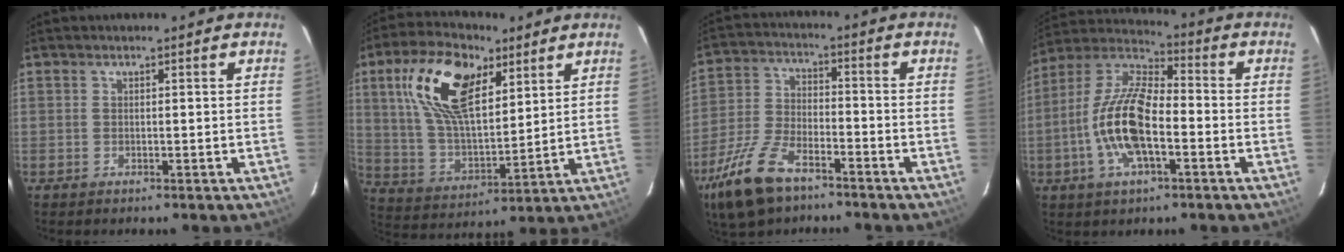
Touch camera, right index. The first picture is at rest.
{"total": 18.7, "force": [8.4, 9.3, 13.8], "torque": [-0.275, 0.024, 0.161]}
{"total": 14.5, "force": [-9.6, 6.4, 8.7], "torque": [-0.204, -0.019, -0.185]}
{"total": 15.2, "force": [-4.2, 6.1, 13.3], "torque": [-0.271, 0.002, -0.085]}